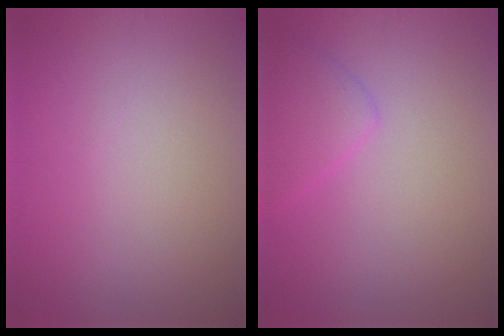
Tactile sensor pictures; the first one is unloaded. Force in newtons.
{"total": 2.3, "press": 2.3, "slide": 0.1}